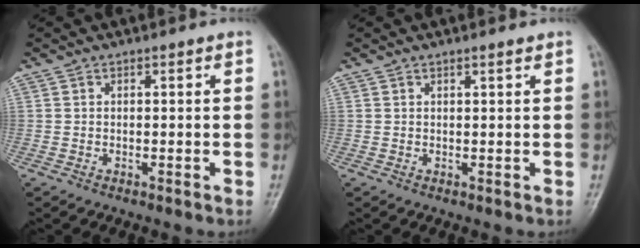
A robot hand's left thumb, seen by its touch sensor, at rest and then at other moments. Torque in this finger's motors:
{"motor_torque": [-0.20, 0.08, -0.17, 0.13, -0.03]}